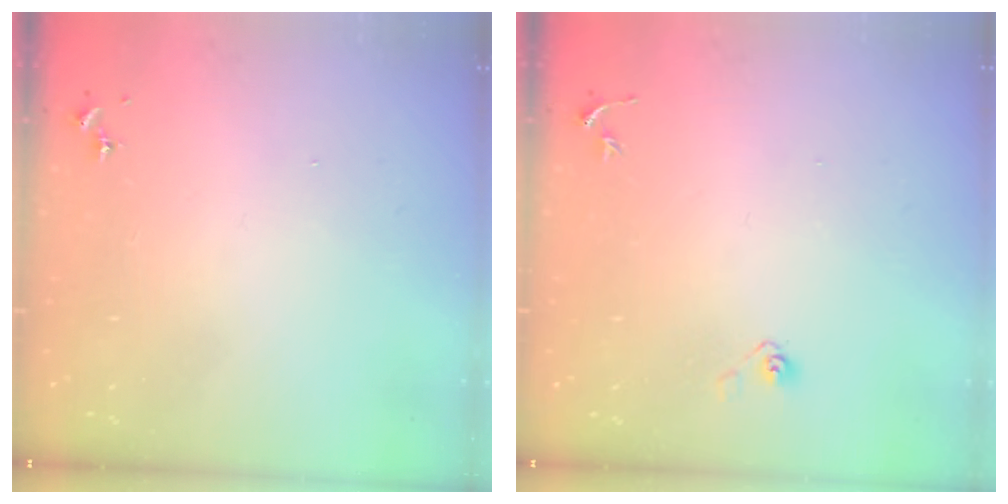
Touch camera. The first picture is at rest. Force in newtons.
{"total": 3.6, "press": 3.0, "slide": 2.1}